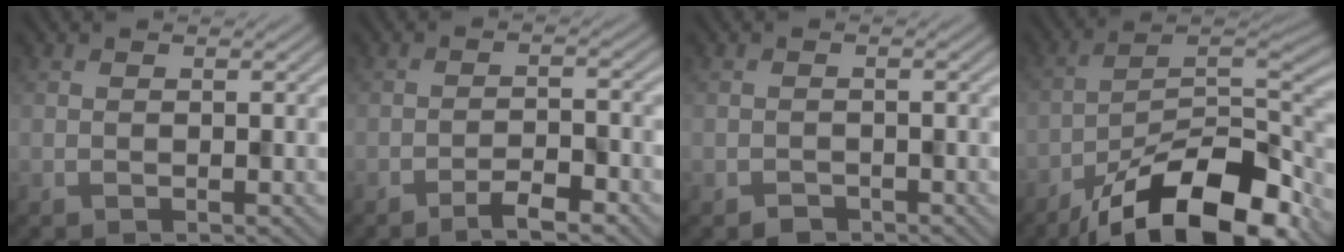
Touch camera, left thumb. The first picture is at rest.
{"total": 3.7, "force": [-2.6, 0.6, 2.5], "torque": [-0.045, 0.007, -0.050]}
{"total": 1.3, "force": [-1.1, 0.7, 0.3], "torque": [-0.005, -0.002, -0.023]}
{"total": 16.3, "force": [-11.0, 5.6, 10.7], "torque": [-0.181, -0.007, -0.194]}